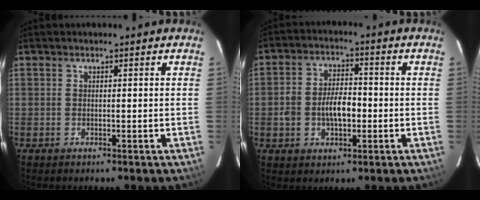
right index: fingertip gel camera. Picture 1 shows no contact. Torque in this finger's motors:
{"motor_torque": [0.18, 0.00, 0.42, 0.09]}